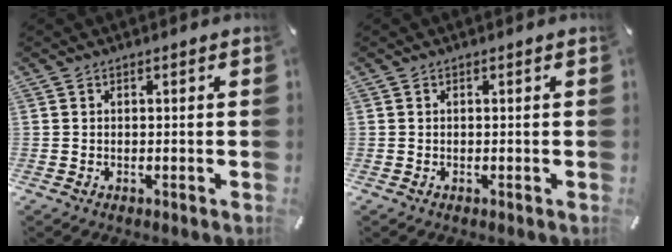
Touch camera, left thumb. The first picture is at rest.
{"total": 0.0}